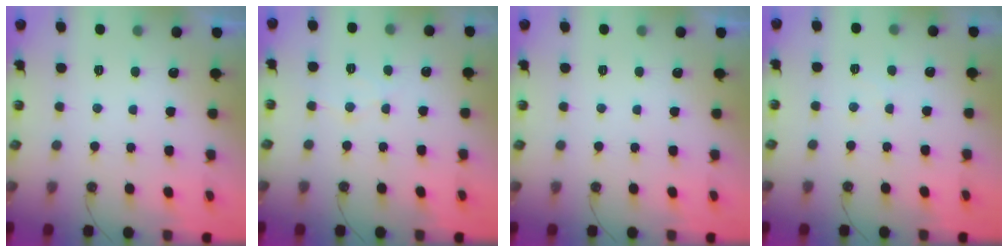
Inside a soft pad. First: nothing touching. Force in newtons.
{"total": 6.4, "press": 6.4, "slide": 0.4}
{"total": 0.0}
{"total": 3.1, "press": 3.1, "slide": 0.5}